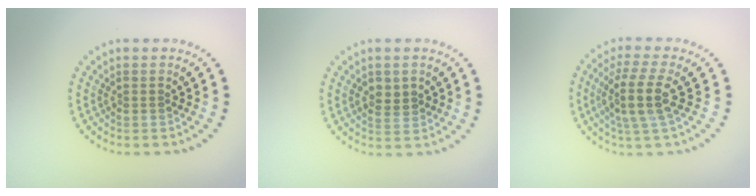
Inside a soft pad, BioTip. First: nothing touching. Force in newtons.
{"total": 2.0, "press": 2.0, "slide": 0.3}
{"total": 3.9, "press": 3.2, "slide": 2.4}